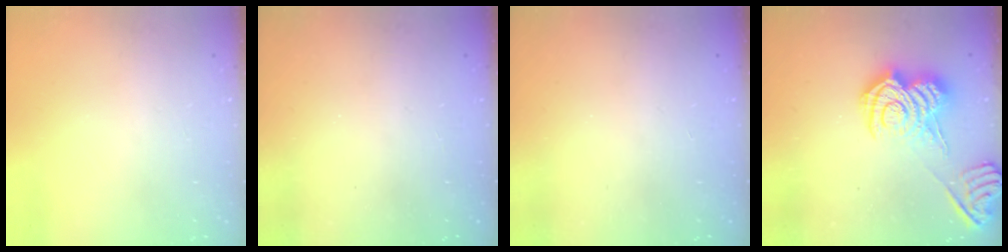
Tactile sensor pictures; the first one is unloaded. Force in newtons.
{"total": 2.3, "press": 2.2, "slide": 0.8}
{"total": 2.3, "press": 2.2, "slide": 0.7}
{"total": 12.7, "press": 12.6, "slide": 0.7}